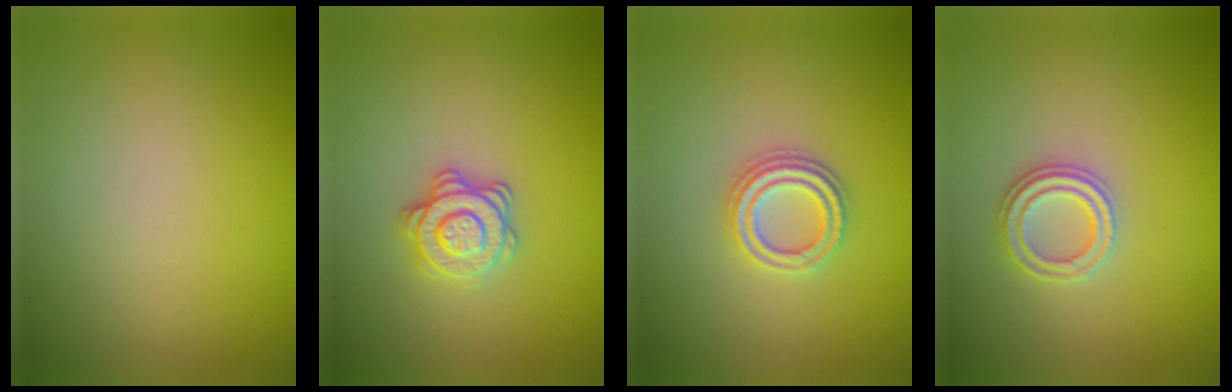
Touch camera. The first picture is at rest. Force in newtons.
{"total": 3.1, "press": 2.8, "slide": 1.3}
{"total": 2.7, "press": 2.5, "slide": 1.2}
{"total": 2.3, "press": 2.1, "slide": 0.8}